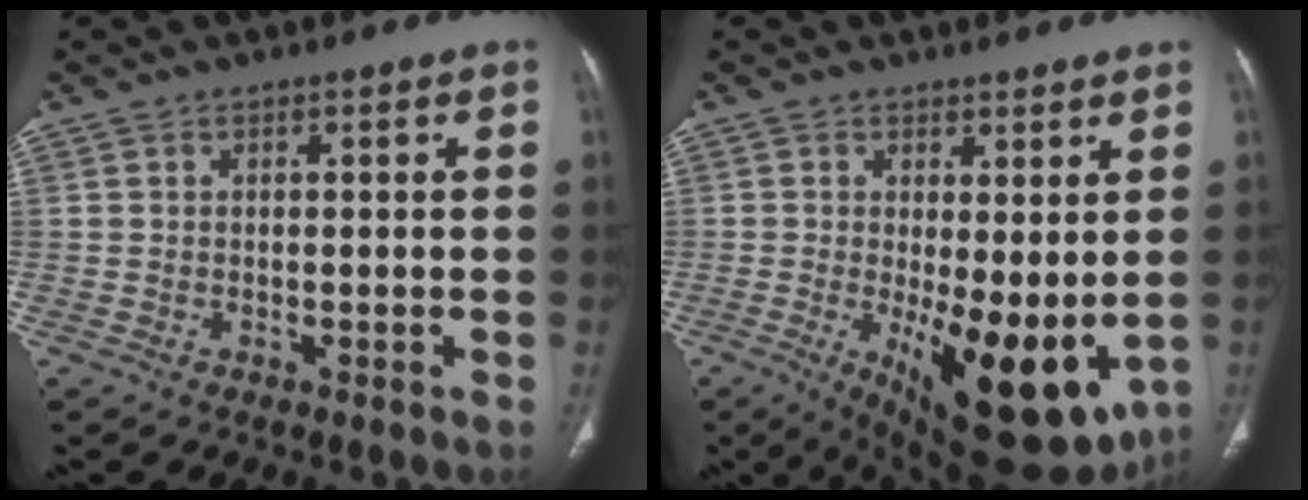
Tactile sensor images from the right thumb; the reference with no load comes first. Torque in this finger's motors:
{"motor_torque": [2.51, 2.42, 0.23, 0.05, 0.52]}